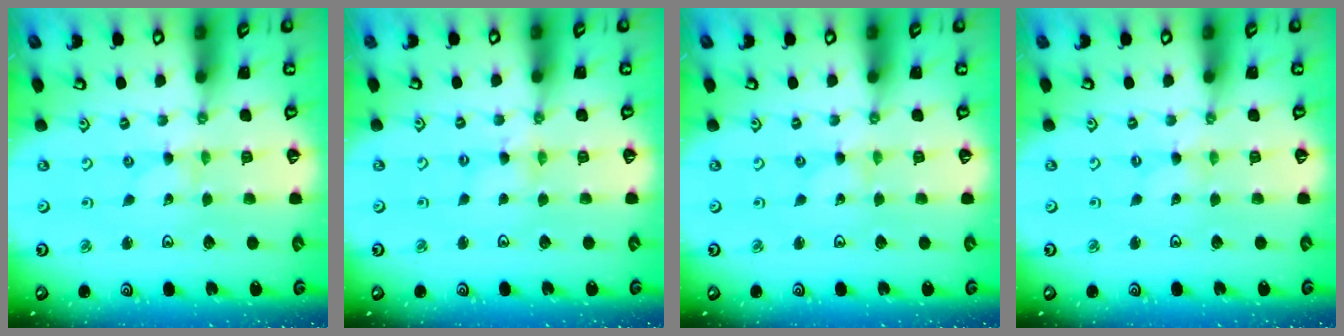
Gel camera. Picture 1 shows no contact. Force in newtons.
{"total": 2.0, "press": 2.0, "slide": 0.3}
{"total": 0.0}
{"total": 0.0}